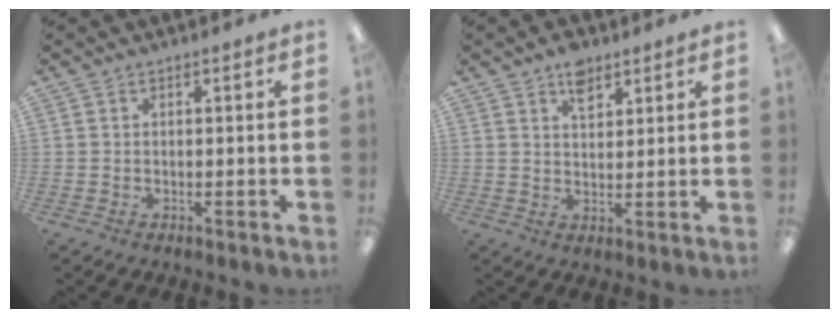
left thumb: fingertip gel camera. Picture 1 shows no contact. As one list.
[{"total": 5.6, "force": [3.7, 3.0, 2.8], "torque": [-0.033, -0.016, 0.063]}]